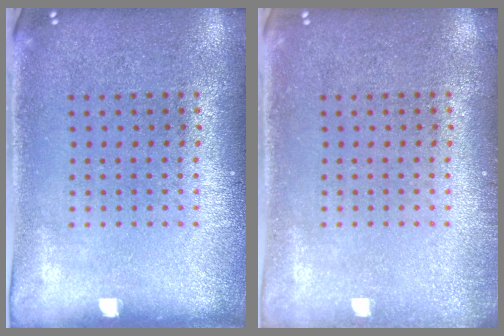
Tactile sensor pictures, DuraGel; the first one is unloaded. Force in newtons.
{"total": 0.8, "press": 0.8, "slide": 0.0}